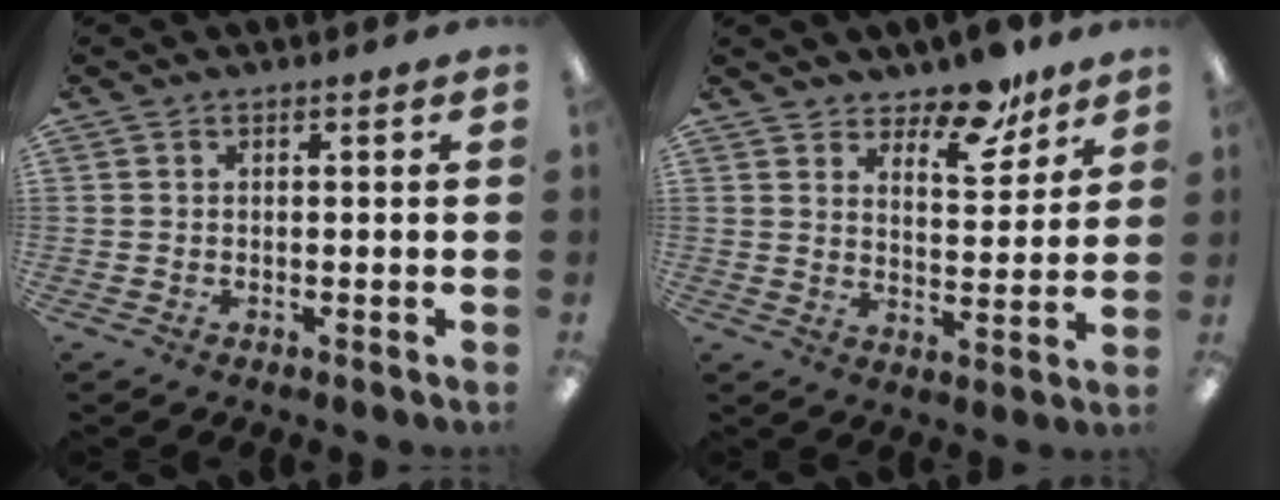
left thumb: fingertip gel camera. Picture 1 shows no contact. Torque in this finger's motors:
{"motor_torque": [-0.22, -0.14, -0.10, -0.14, 0.06]}